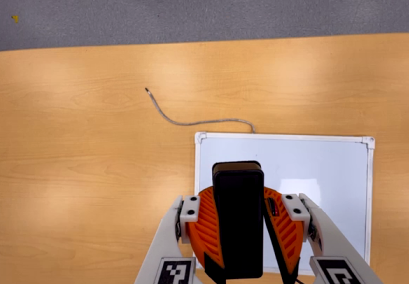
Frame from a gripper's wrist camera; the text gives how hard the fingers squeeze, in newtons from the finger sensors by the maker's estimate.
{"total": 10.1, "left": 10.1, "right": 10.1}